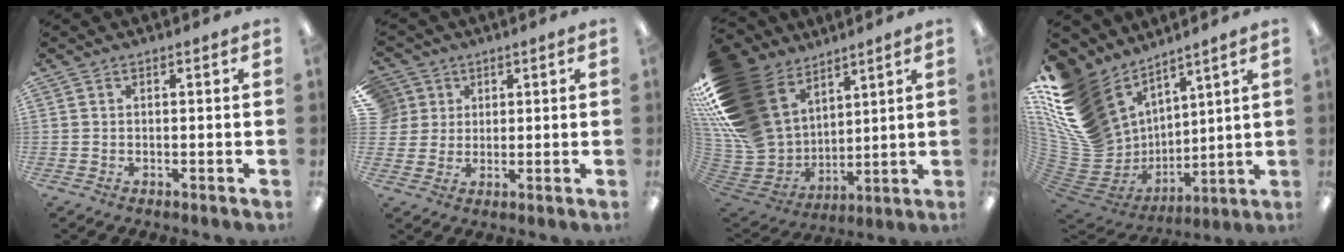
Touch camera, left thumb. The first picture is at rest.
{"total": 5.6, "force": [2.4, 5.1, 0.2], "torque": [-0.012, -0.001, 0.046]}
{"total": 25.6, "force": [11.9, 18.1, 13.7], "torque": [-0.296, -0.077, 0.250]}
{"total": 20.0, "force": [9.2, 14.4, 10.4], "torque": [-0.234, -0.073, 0.197]}